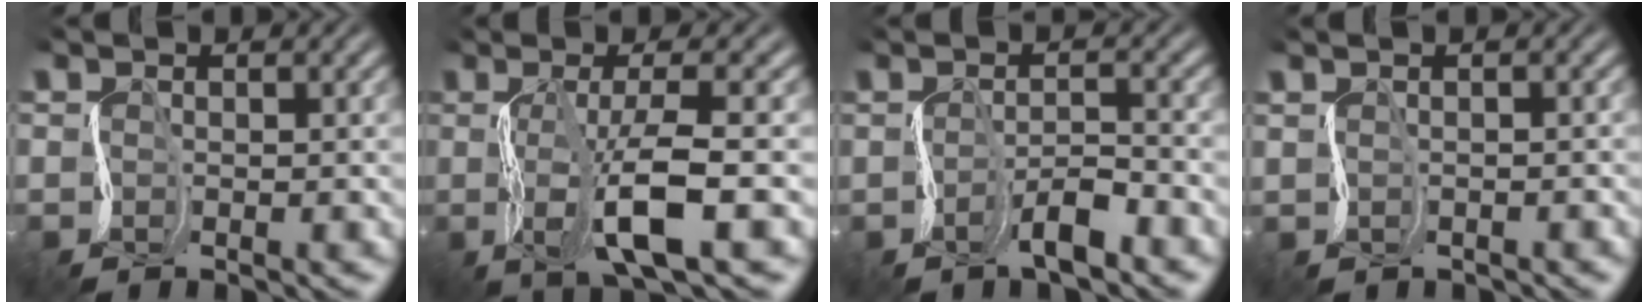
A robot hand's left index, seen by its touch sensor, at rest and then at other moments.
{"total": 5.1, "force": [-0.4, 0.7, 5.0], "torque": [-0.103, 0.015, -0.017]}
{"total": 1.0, "force": [-0.4, -0.4, 0.8], "torque": [-0.024, 0.013, -0.020]}
{"total": 0.9, "force": [0.7, -0.2, -0.4], "torque": [0.015, 0.010, 0.004]}